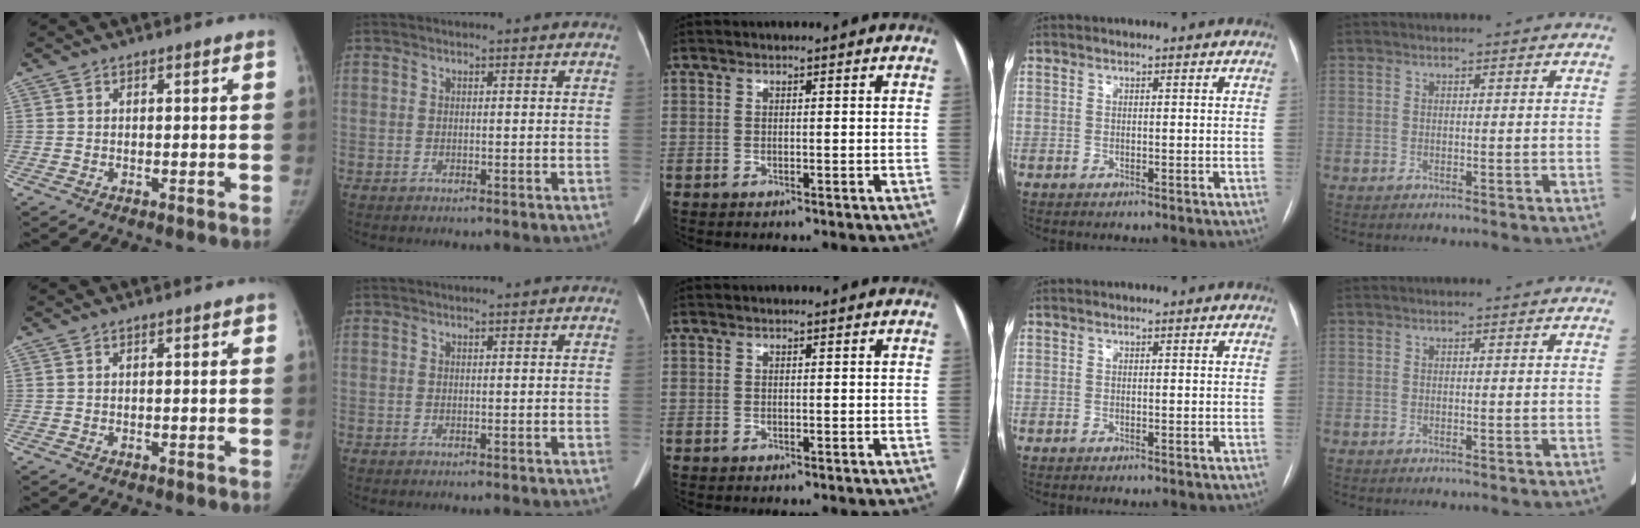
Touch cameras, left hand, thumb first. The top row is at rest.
{"thumb": {"total": 0.9, "force": [0.2, 0.3, 0.8], "torque": [-0.010, 0.007, 0.002]}, "index": {"total": 0.8, "force": [0.7, 0.0, 0.3], "torque": [-0.007, 0.009, 0.015]}}